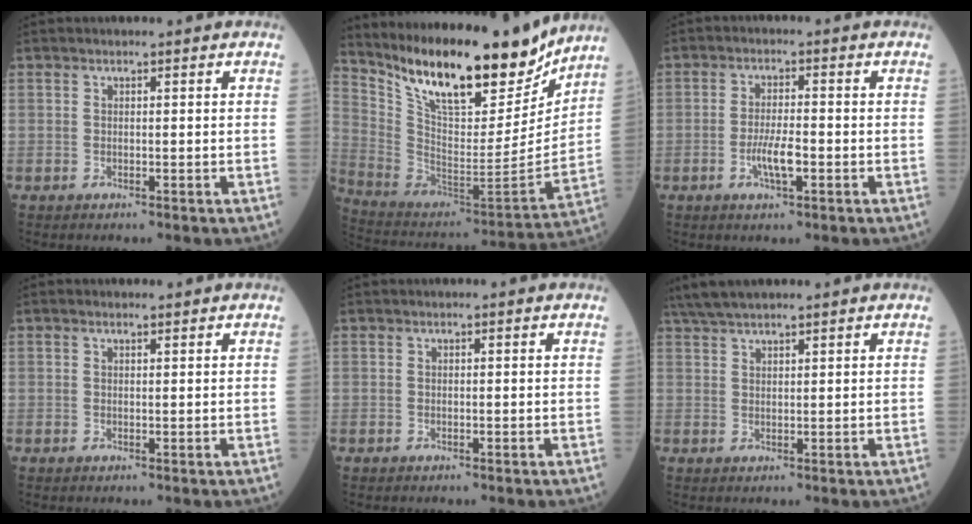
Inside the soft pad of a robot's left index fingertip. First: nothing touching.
{"total": 22.8, "force": [18.4, 5.7, 12.2], "torque": [-0.219, -0.031, 0.307]}
{"total": 4.3, "force": [-1.5, 0.9, 4.0], "torque": [-0.080, -0.001, -0.028]}
{"total": 0.7, "force": [0.6, 0.2, 0.3], "torque": [-0.014, 0.004, 0.010]}
{"total": 0.0}
{"total": 6.1, "force": [5.3, 0.5, 3.0], "torque": [-0.057, 0.035, 0.100]}